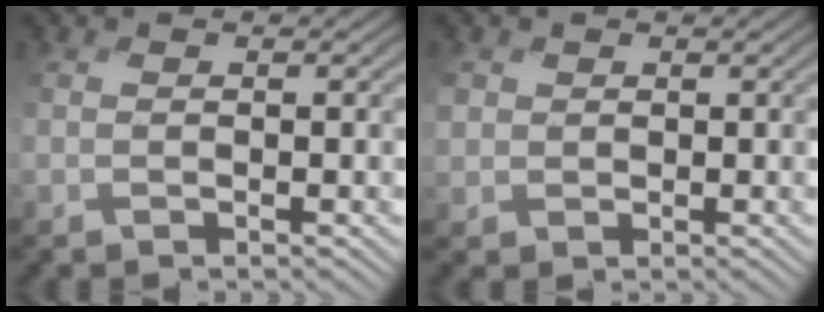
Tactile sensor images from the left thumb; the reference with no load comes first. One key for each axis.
{"total": 2.2, "fx": 0.2, "fy": 2.2, "fz": 0.2, "tx": -0.027, "ty": -0.004, "tz": -0.003}